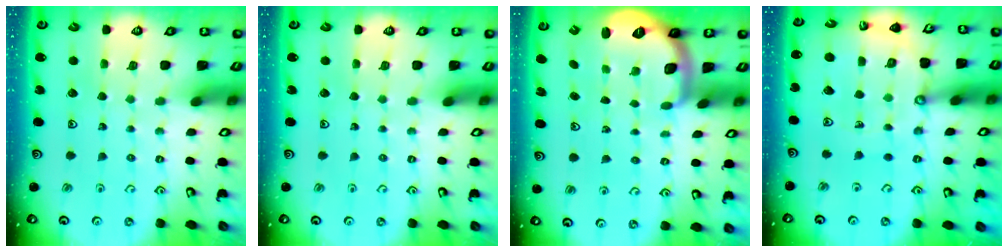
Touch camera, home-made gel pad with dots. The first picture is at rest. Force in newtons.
{"total": 0.0}
{"total": 1.9, "press": 1.8, "slide": 0.5}
{"total": 12.9, "press": 12.8, "slide": 1.6}